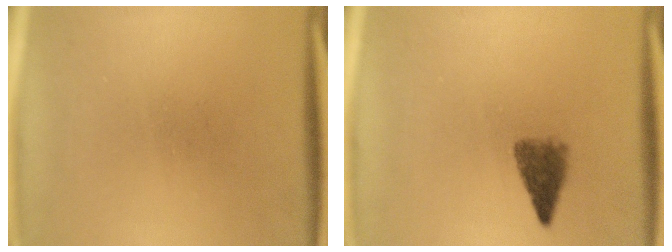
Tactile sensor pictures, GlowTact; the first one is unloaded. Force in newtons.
{"total": 3.4}